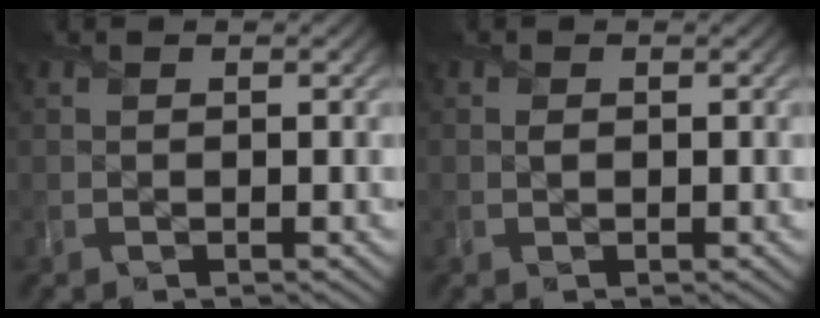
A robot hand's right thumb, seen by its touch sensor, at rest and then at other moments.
{"total": 0.7, "force": [0.0, 0.5, 0.4], "torque": [-0.007, -0.003, -0.002]}